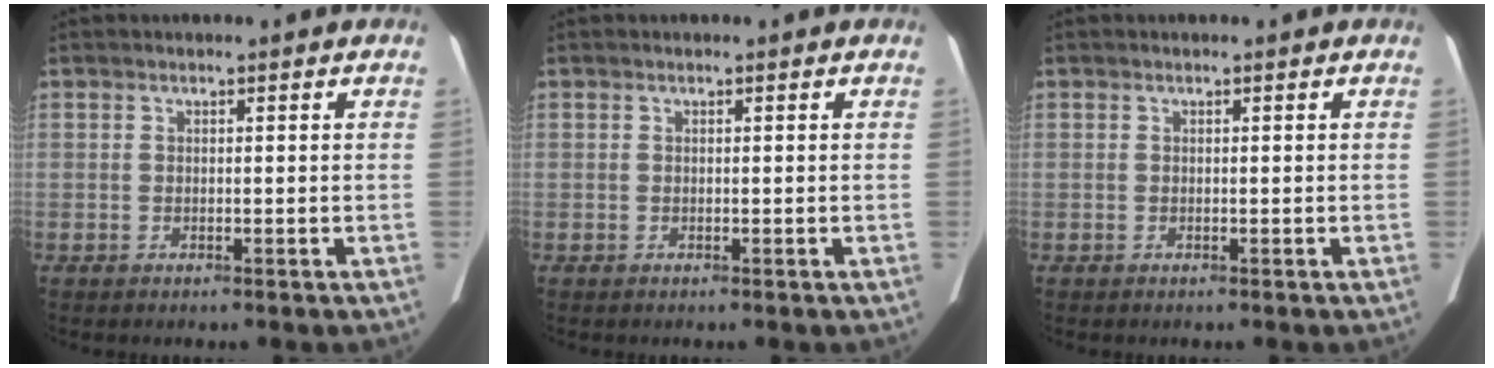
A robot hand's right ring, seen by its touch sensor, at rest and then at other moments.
{"total": 0.0}
{"total": 0.0}